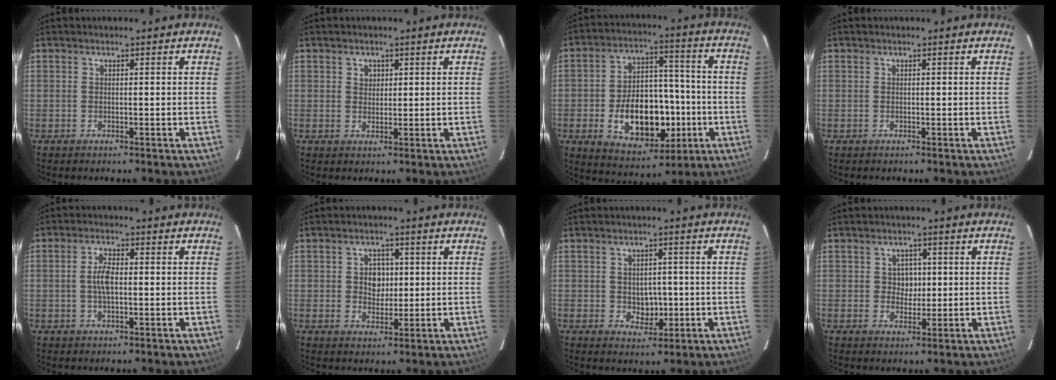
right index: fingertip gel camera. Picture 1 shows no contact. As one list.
[{"total": 2.0, "force": [0.8, 1.8, 0.6], "torque": [-0.004, 0.006, 0.014]}, {"total": 17.1, "force": [-4.6, 10.8, 12.5], "torque": [-0.232, 0.024, -0.050]}, {"total": 0.0}, {"total": 4.0, "force": [-0.2, 1.7, 3.6], "torque": [-0.072, 0.005, -0.001]}, {"total": 4.2, "force": [0.5, 3.5, 2.3], "torque": [-0.037, 0.009, 0.011]}, {"total": 4.5, "force": [-0.5, 3.7, 2.5], "torque": [-0.042, 0.003, 0.000]}, {"total": 3.0, "force": [0.4, 2.8, 1.0], "torque": [-0.015, 0.009, 0.006]}]